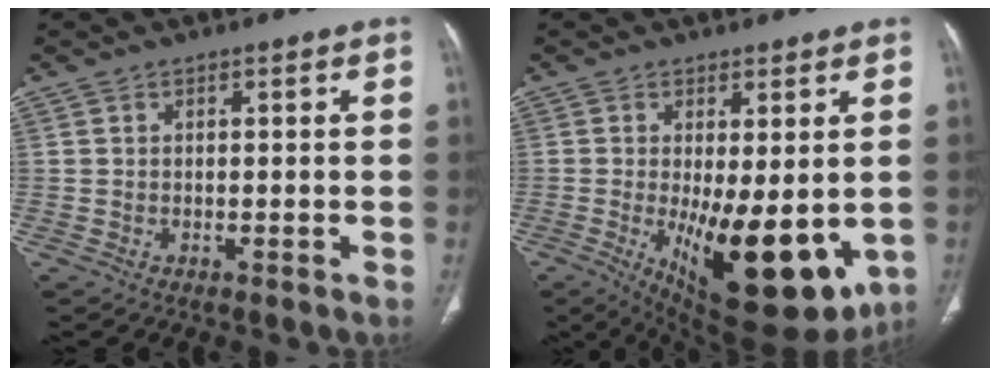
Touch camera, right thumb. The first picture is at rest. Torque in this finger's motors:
{"motor_torque": [1.55, 3.45, 0.12, 0.08, 0.46]}